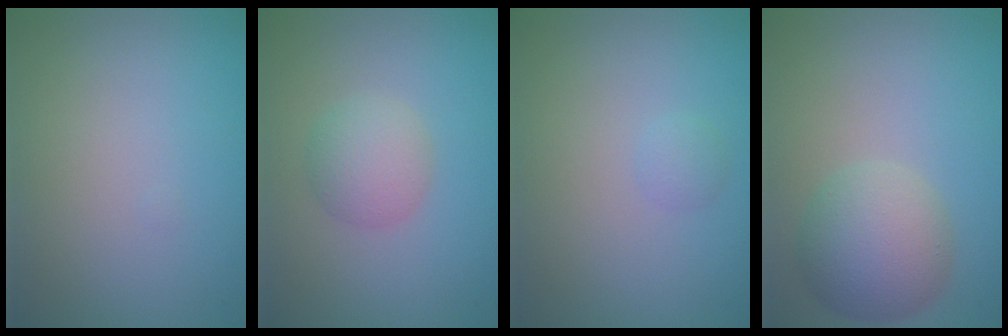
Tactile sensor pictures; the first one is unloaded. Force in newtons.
{"total": 2.9, "press": 2.9, "slide": 0.1}
{"total": 0.8, "press": 0.8, "slide": 0.1}
{"total": 5.5, "press": 5.5, "slide": 0.3}